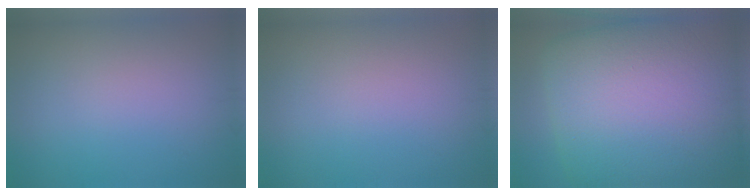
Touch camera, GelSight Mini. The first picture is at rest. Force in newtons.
{"total": 0.0}
{"total": 21.4, "press": 21.4, "slide": 0.5}